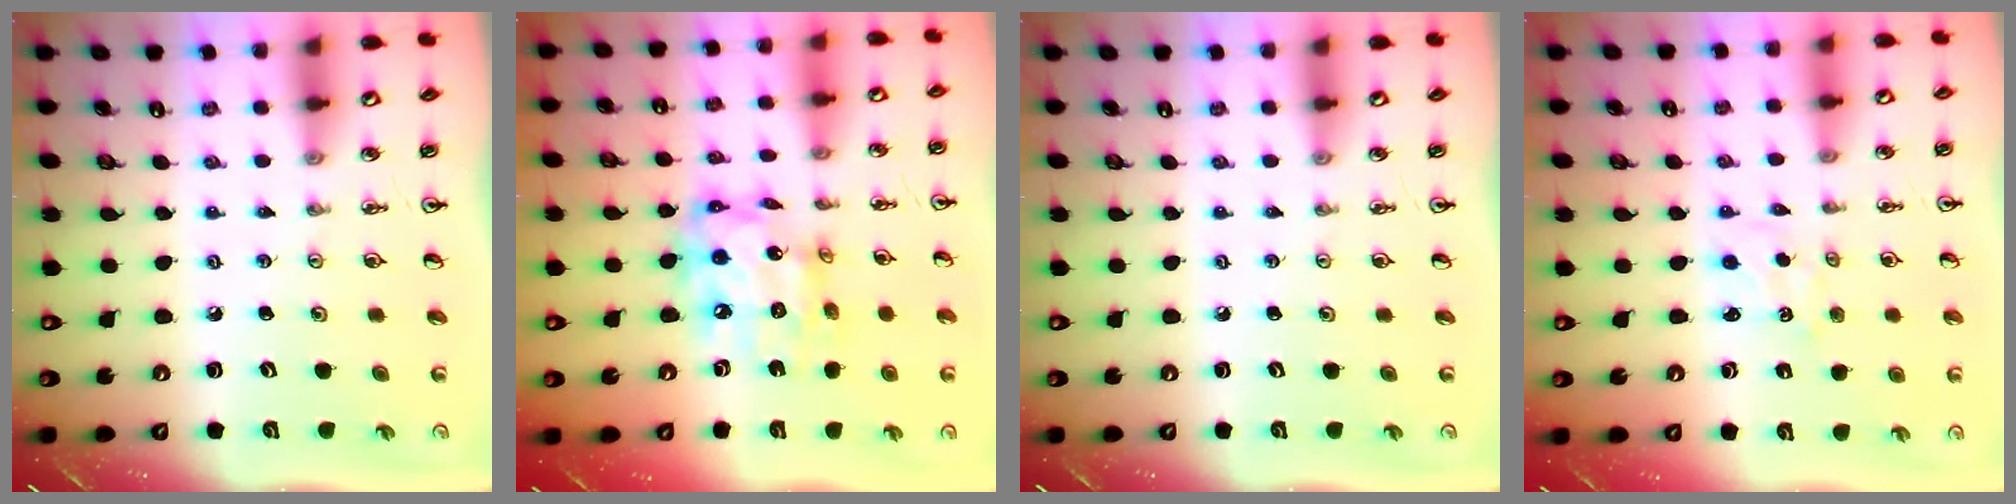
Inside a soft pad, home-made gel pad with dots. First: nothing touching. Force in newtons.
{"total": 14.1, "press": 14.1, "slide": 1.0}
{"total": 0.0}
{"total": 2.1, "press": 2.1, "slide": 0.2}